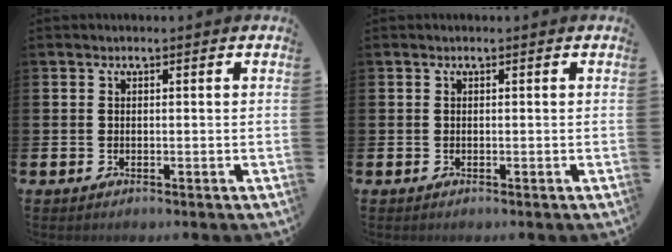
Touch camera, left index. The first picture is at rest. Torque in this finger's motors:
{"motor_torque": [-0.06, -0.06, 0.05, 0.00]}